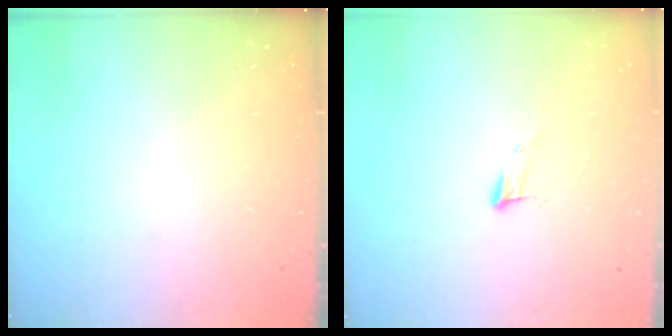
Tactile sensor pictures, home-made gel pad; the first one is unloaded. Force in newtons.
{"total": 5.4, "press": 5.4, "slide": 0.5}